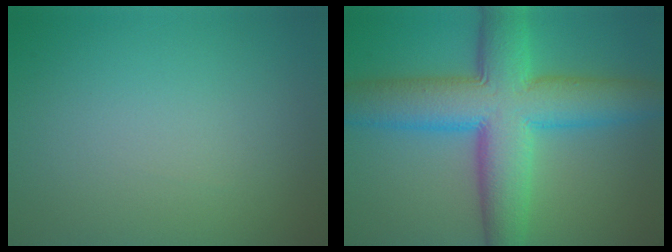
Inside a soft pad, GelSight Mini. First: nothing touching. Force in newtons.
{"total": 11.0, "press": 11.0, "slide": 0.3}